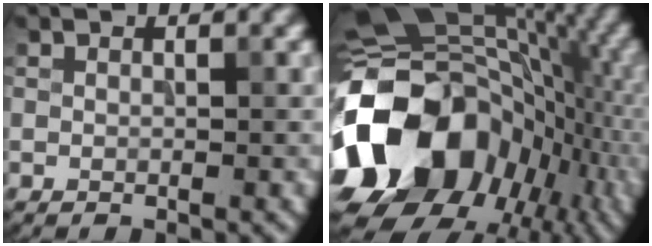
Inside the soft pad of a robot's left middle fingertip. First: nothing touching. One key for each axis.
{"total": 18.8, "fx": -5.4, "fy": 14.0, "fz": 11.3, "tx": -0.228, "ty": -0.002, "tz": -0.098}